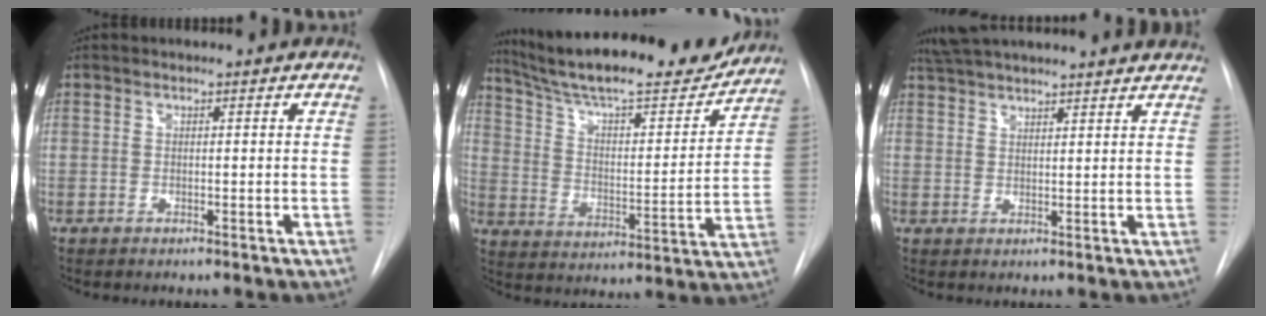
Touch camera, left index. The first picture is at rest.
{"total": 22.3, "force": [19.8, 3.1, 9.7], "torque": [-0.163, -0.025, 0.294]}
{"total": 16.5, "force": [15.0, 1.0, 6.7], "torque": [-0.117, 0.029, 0.212]}